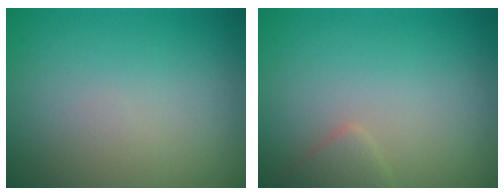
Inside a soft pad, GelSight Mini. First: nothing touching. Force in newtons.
{"total": 1.3, "press": 1.3, "slide": 0.1}